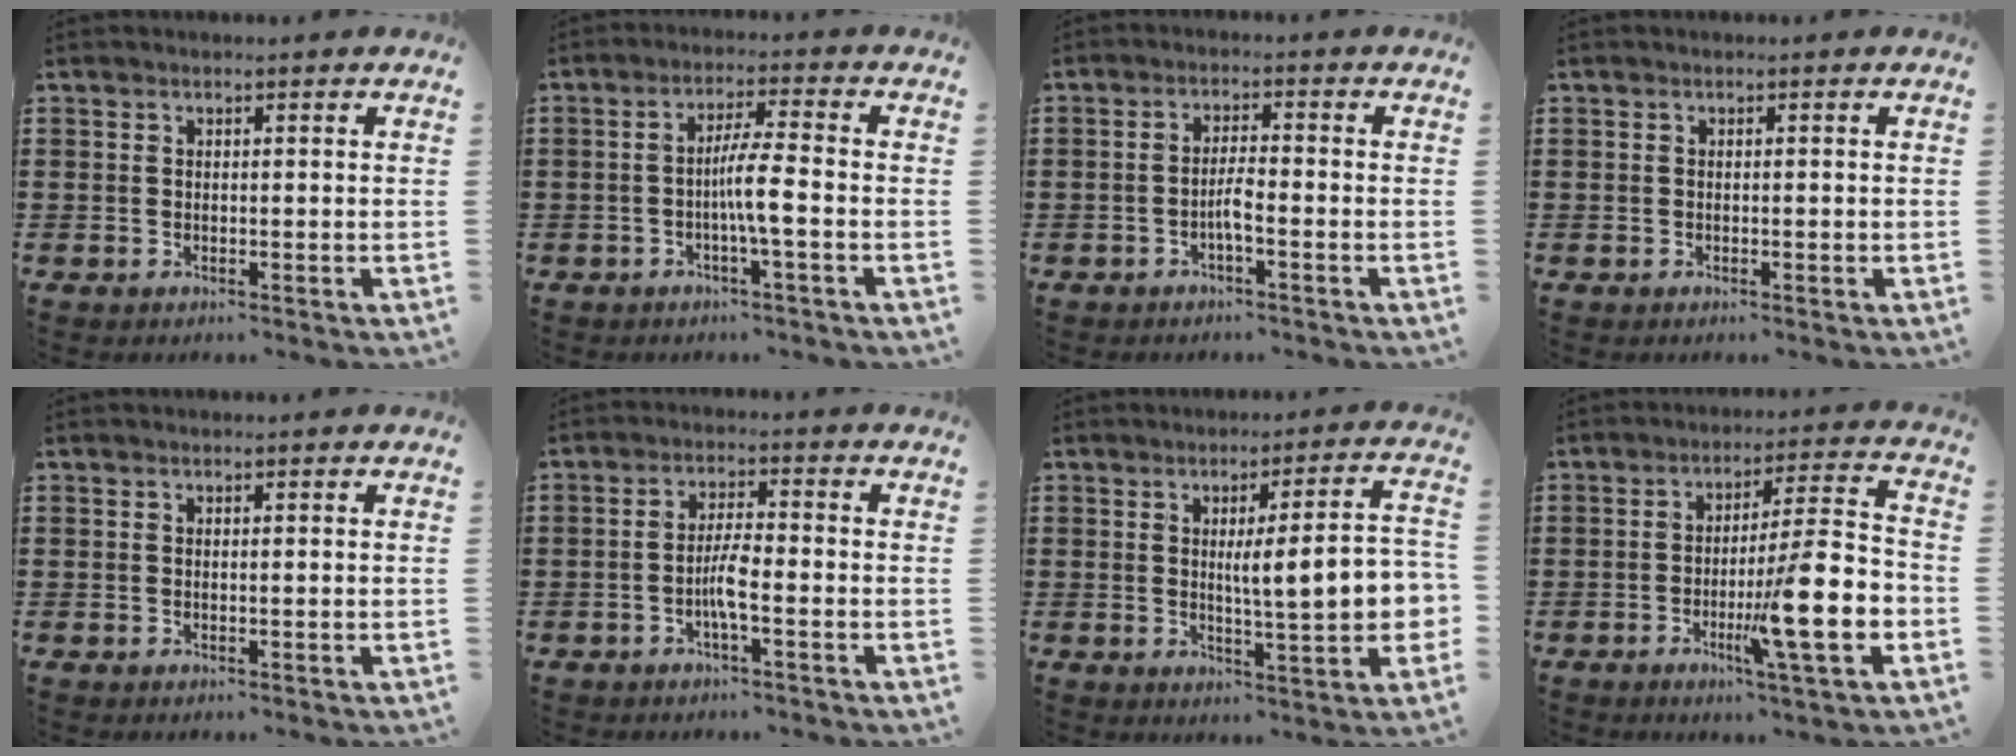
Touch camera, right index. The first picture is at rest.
{"total": 5.3, "force": [-1.3, 0.0, 5.2], "torque": [-0.092, -0.003, -0.028]}
{"total": 2.7, "force": [-1.2, 0.3, 2.4], "torque": [-0.051, 0.000, -0.023]}
{"total": 0.0}
{"total": 0.0}
{"total": 4.1, "force": [-1.3, 0.6, 3.9], "torque": [-0.082, -0.003, -0.028]}
{"total": 9.9, "force": [0.3, 1.6, 9.8], "torque": [-0.150, -0.007, -0.003]}
{"total": 13.4, "force": [-4.6, 1.6, 12.5], "torque": [-0.199, -0.010, -0.080]}